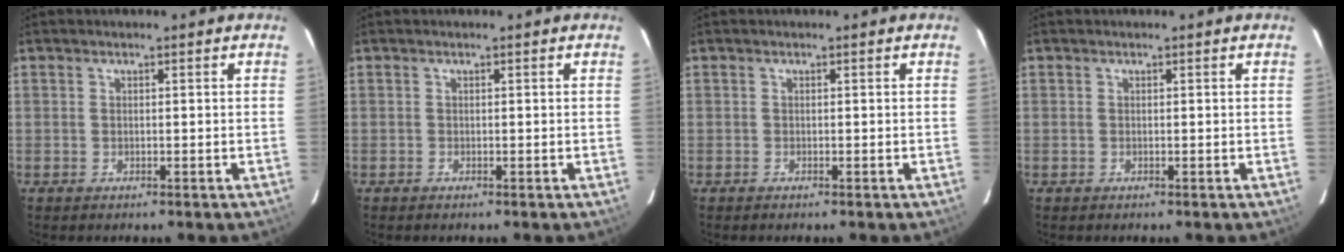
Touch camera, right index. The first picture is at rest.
{"total": 0.0}
{"total": 0.0}
{"total": 0.0}